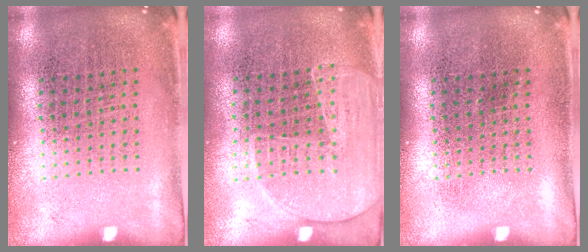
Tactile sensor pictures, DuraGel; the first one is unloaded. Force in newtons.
{"total": 1.6, "press": 1.4, "slide": 0.8}
{"total": 0.0}